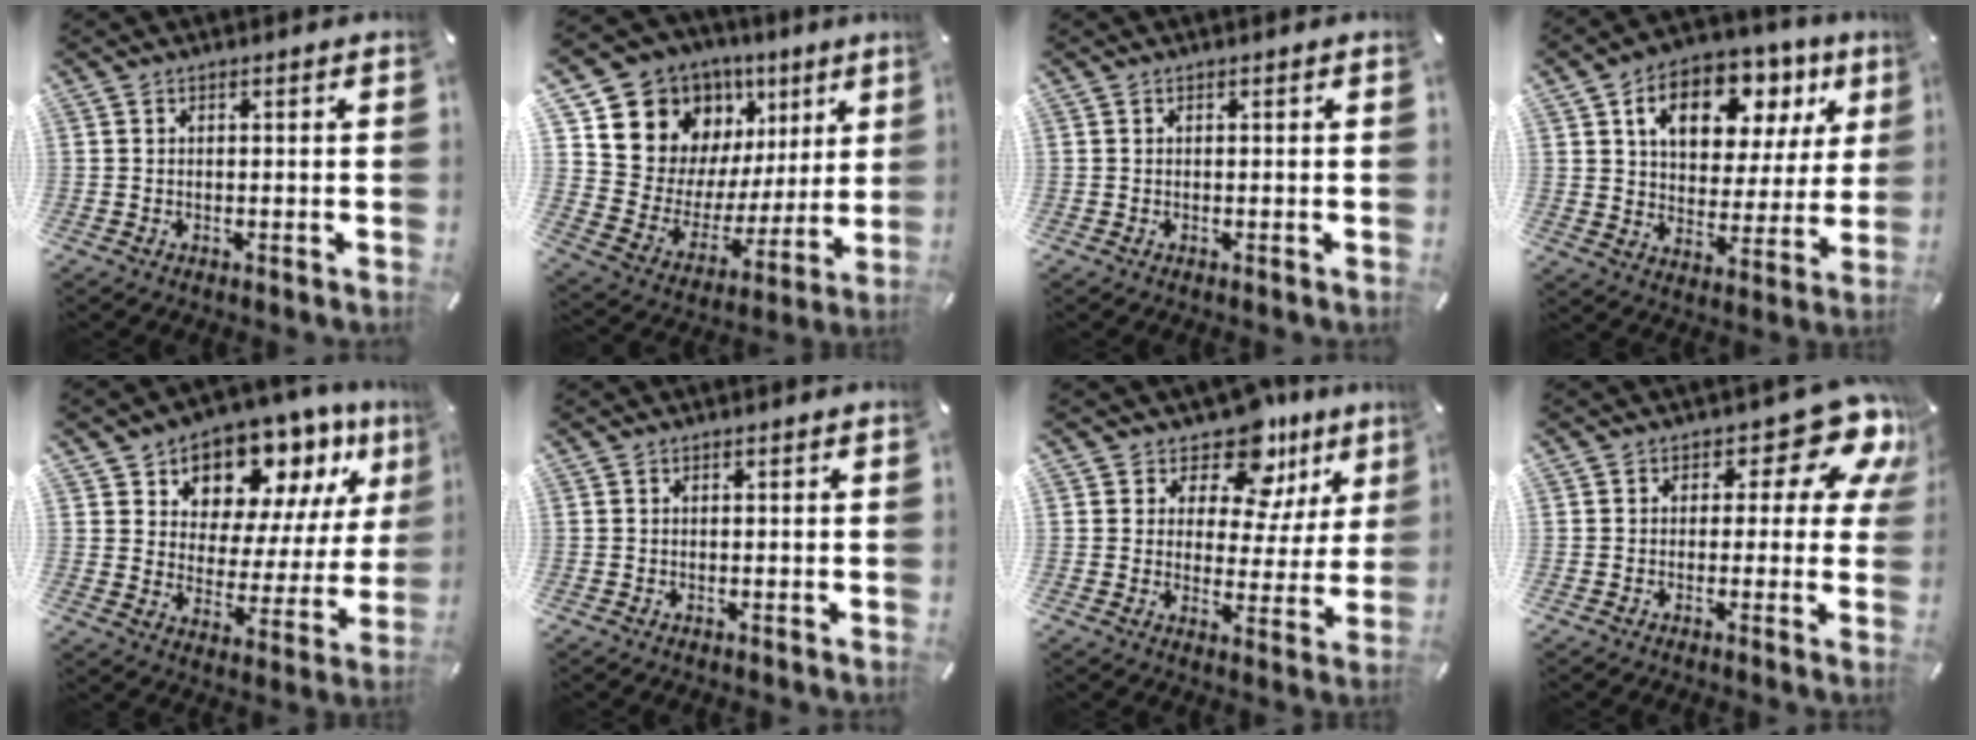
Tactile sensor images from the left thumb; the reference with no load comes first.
{"total": 14.6, "force": [8.8, 11.0, 3.8], "torque": [-0.073, -0.081, 0.168]}
{"total": 0.0}
{"total": 14.6, "force": [7.3, 9.6, 8.3], "torque": [-0.129, -0.031, 0.125]}
{"total": 11.8, "force": [9.9, 6.3, 1.7], "torque": [-0.035, -0.103, 0.175]}
{"total": 0.0}
{"total": 12.4, "force": [9.1, 6.7, 5.2], "torque": [-0.083, -0.069, 0.162]}
{"total": 11.5, "force": [5.0, 5.8, 8.6], "torque": [-0.102, -0.033, 0.084]}